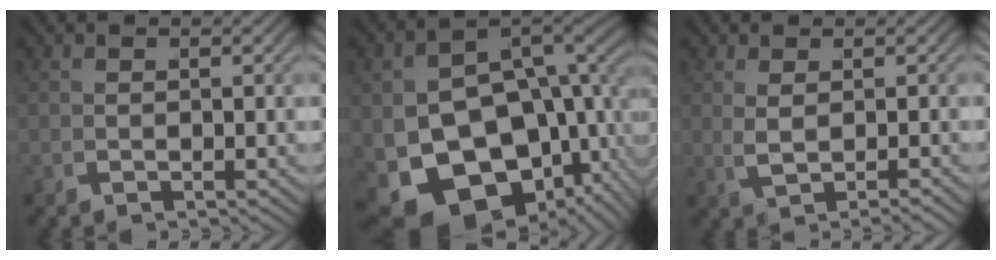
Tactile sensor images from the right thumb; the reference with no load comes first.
{"total": 19.7, "force": [-2.9, 15.0, 12.4], "torque": [-0.256, -0.072, -0.025]}
{"total": 1.6, "force": [0.3, 0.2, 1.6], "torque": [-0.035, 0.002, 0.015]}